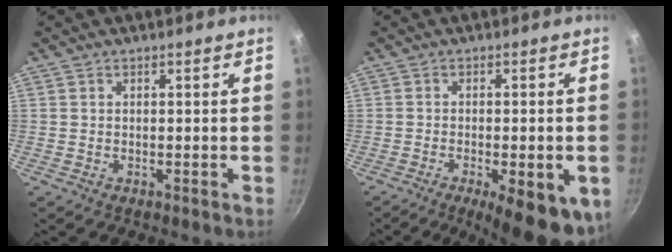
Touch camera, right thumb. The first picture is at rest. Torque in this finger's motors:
{"motor_torque": [0.04, 0.65, 0.60, 0.17, 0.28]}